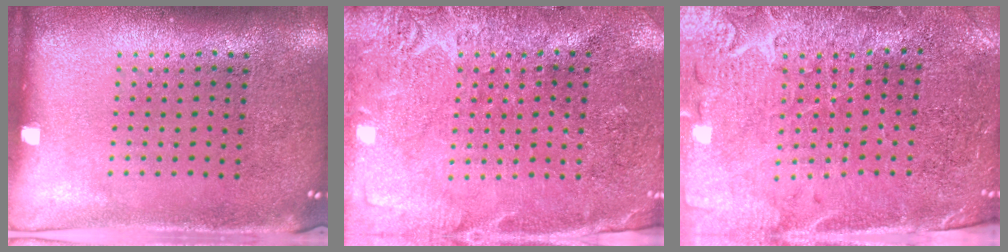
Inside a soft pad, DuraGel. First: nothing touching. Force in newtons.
{"total": 2.8, "press": 2.8, "slide": 0.1}
{"total": 3.3, "press": 3.1, "slide": 1.3}